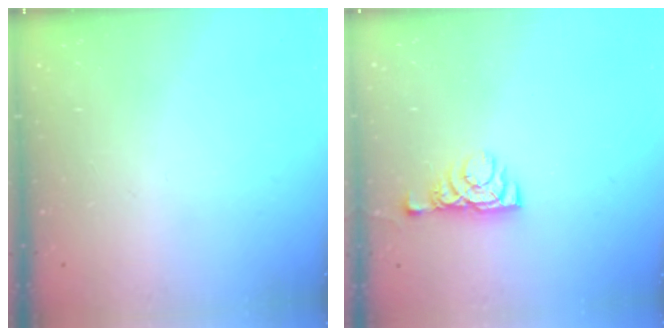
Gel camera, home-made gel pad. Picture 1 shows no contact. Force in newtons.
{"total": 5.6, "press": 5.5, "slide": 0.8}